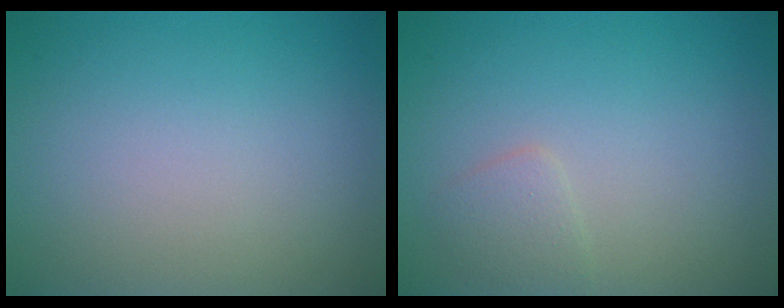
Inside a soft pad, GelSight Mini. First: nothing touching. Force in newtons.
{"total": 1.3, "press": 1.3, "slide": 0.1}